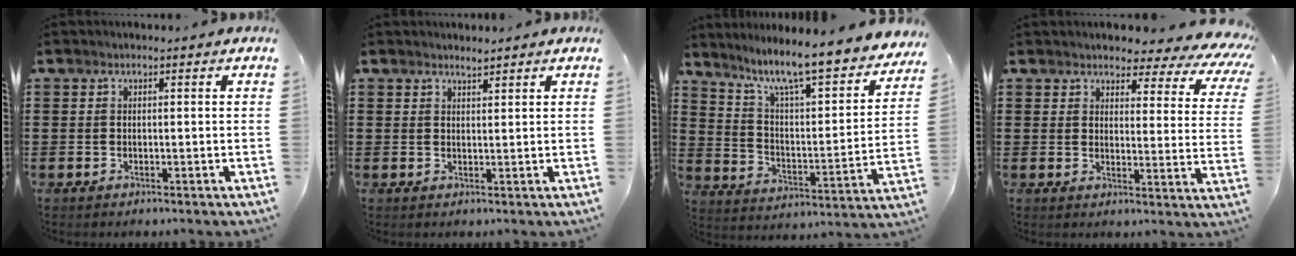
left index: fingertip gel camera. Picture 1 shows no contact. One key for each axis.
{"total": 1.4, "fx": 1.4, "fy": 0.1, "fz": 0.2, "tx": -0.006, "ty": 0.000, "tz": 0.027}
{"total": 8.7, "fx": 7.3, "fy": 0.1, "fz": 4.8, "tx": -0.115, "ty": -0.064, "tz": 0.115}
{"total": 3.7, "fx": 3.4, "fy": 0.9, "fz": 1.3, "tx": -0.039, "ty": -0.027, "tz": 0.052}